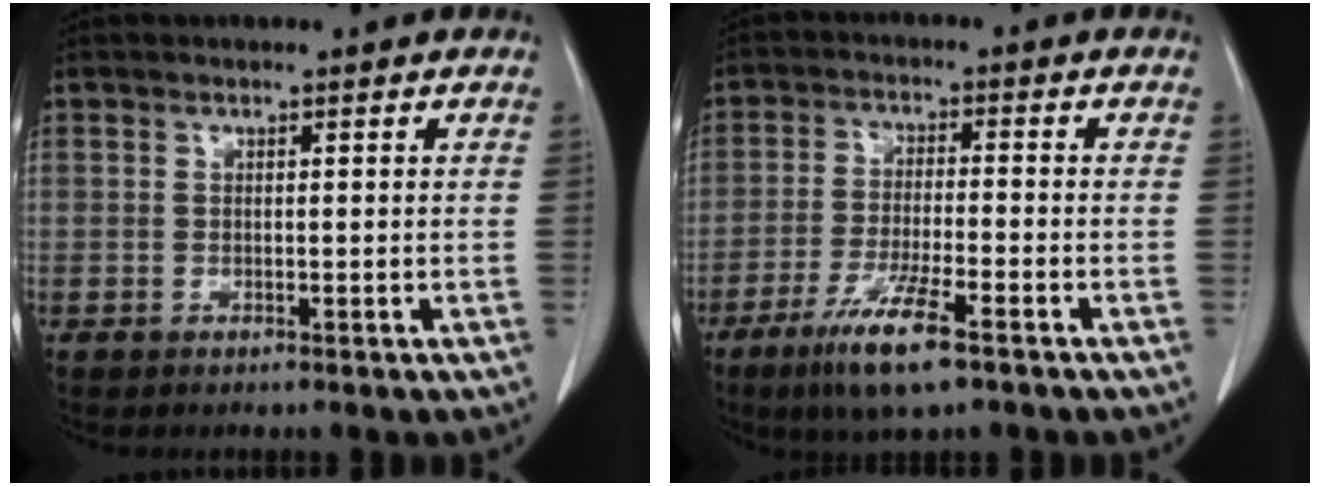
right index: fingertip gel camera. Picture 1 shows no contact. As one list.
[{"total": 9.0, "force": [-5.5, 0.8, 7.0], "torque": [-0.137, -0.020, -0.096]}]